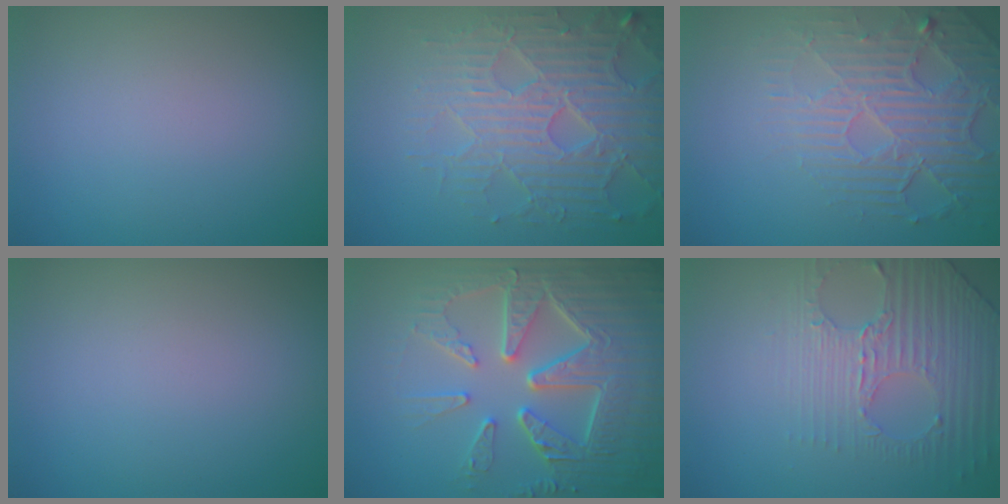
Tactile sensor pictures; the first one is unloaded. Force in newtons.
{"total": 6.6, "press": 5.5, "slide": 3.6}
{"total": 4.5, "press": 4.2, "slide": 1.7}
{"total": 0.0}
{"total": 9.5, "press": 6.6, "slide": 6.9}
{"total": 4.0, "press": 3.5, "slide": 1.9}